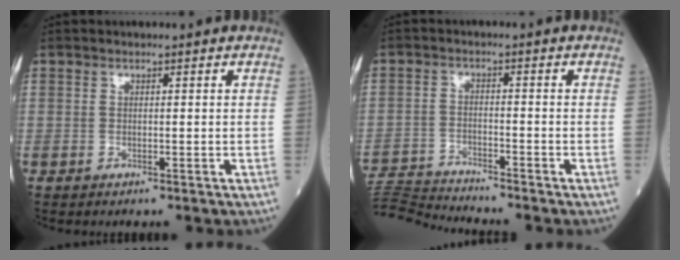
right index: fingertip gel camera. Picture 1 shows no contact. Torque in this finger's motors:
{"motor_torque": [-0.49, -0.09, -0.48, -0.11]}